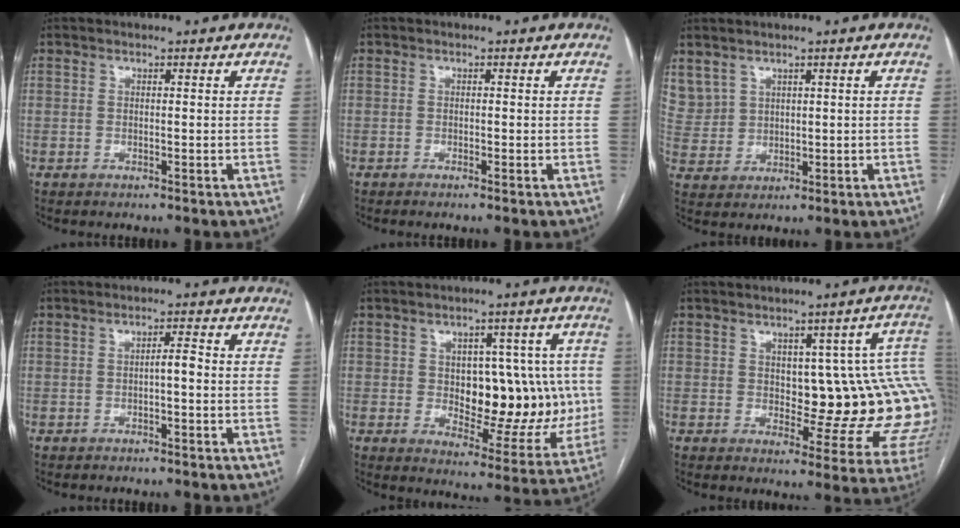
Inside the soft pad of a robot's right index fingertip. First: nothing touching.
{"total": 0.6, "force": [-0.4, 0.0, 0.5], "torque": [-0.008, 0.000, -0.007]}
{"total": 7.2, "force": [4.2, 5.7, 1.6], "torque": [-0.053, 0.020, 0.102]}
{"total": 2.0, "force": [-0.4, 0.4, 2.0], "torque": [-0.029, 0.005, -0.008]}
{"total": 15.1, "force": [0.2, 7.9, 12.8], "torque": [-0.156, 0.015, 0.020]}
{"total": 14.6, "force": [1.7, 5.3, 13.5], "torque": [-0.121, 0.014, 0.023]}